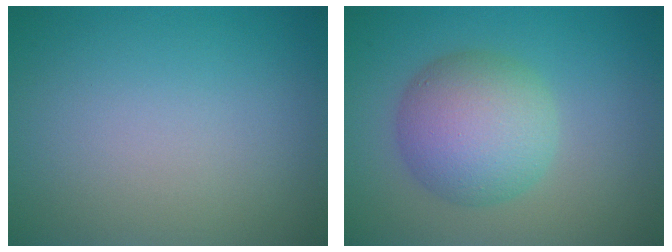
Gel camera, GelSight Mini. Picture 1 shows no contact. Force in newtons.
{"total": 6.3, "press": 6.3, "slide": 0.1}